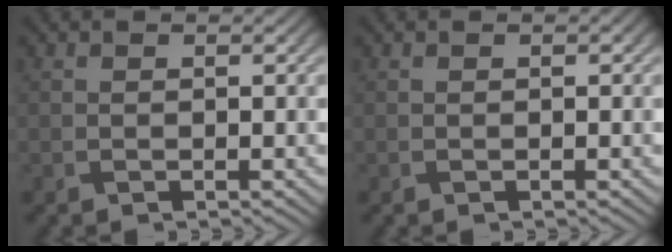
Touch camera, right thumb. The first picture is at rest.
{"total": 0.0}